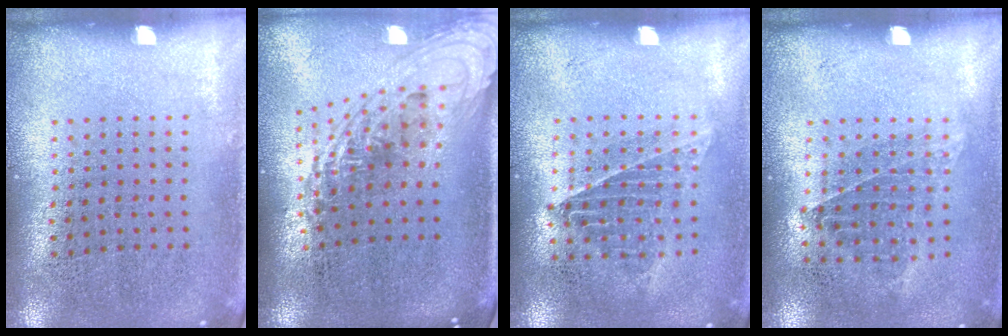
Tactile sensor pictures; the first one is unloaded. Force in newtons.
{"total": 1.9, "press": 1.5, "slide": 1.2}
{"total": 1.0, "press": 1.0, "slide": 0.1}
{"total": 0.9, "press": 0.8, "slide": 0.5}